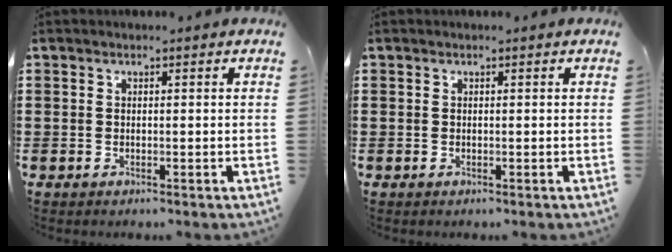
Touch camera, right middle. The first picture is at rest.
{"total": 0.0}